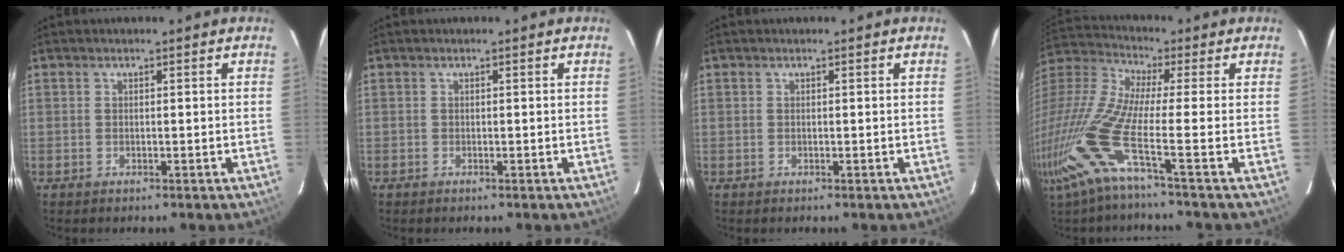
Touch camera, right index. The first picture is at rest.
{"total": 0.0}
{"total": 0.0}
{"total": 14.2, "force": [-5.8, 0.2, 12.9], "torque": [-0.261, -0.031, -0.127]}